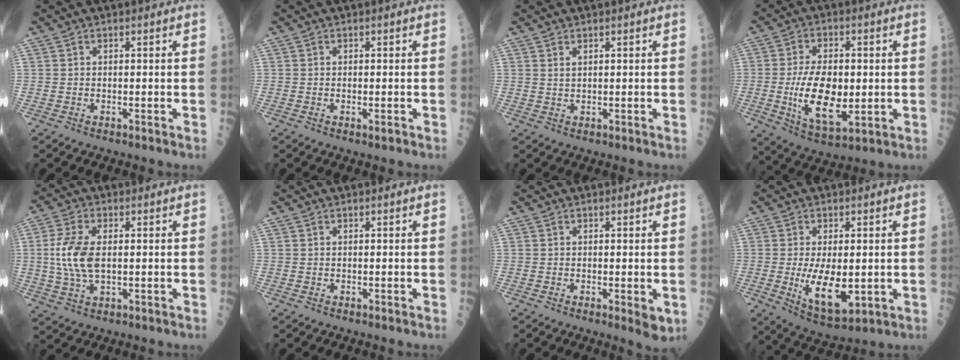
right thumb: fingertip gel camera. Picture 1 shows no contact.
{"total": 1.0, "force": [-0.3, 0.3, 0.9], "torque": [-0.014, -0.002, -0.004]}
{"total": 0.9, "force": [0.6, 0.4, 0.6], "torque": [-0.007, -0.004, 0.013]}
{"total": 14.1, "force": [-1.2, 7.0, 12.2], "torque": [-0.207, -0.011, -0.013]}
{"total": 9.0, "force": [0.5, 4.5, 7.8], "torque": [-0.174, -0.001, 0.010]}
{"total": 0.0}
{"total": 3.0, "force": [-0.5, 0.9, 2.8], "torque": [-0.034, -0.008, -0.009]}
{"total": 11.2, "force": [-1.2, 5.3, 9.8], "torque": [-0.157, -0.022, -0.006]}